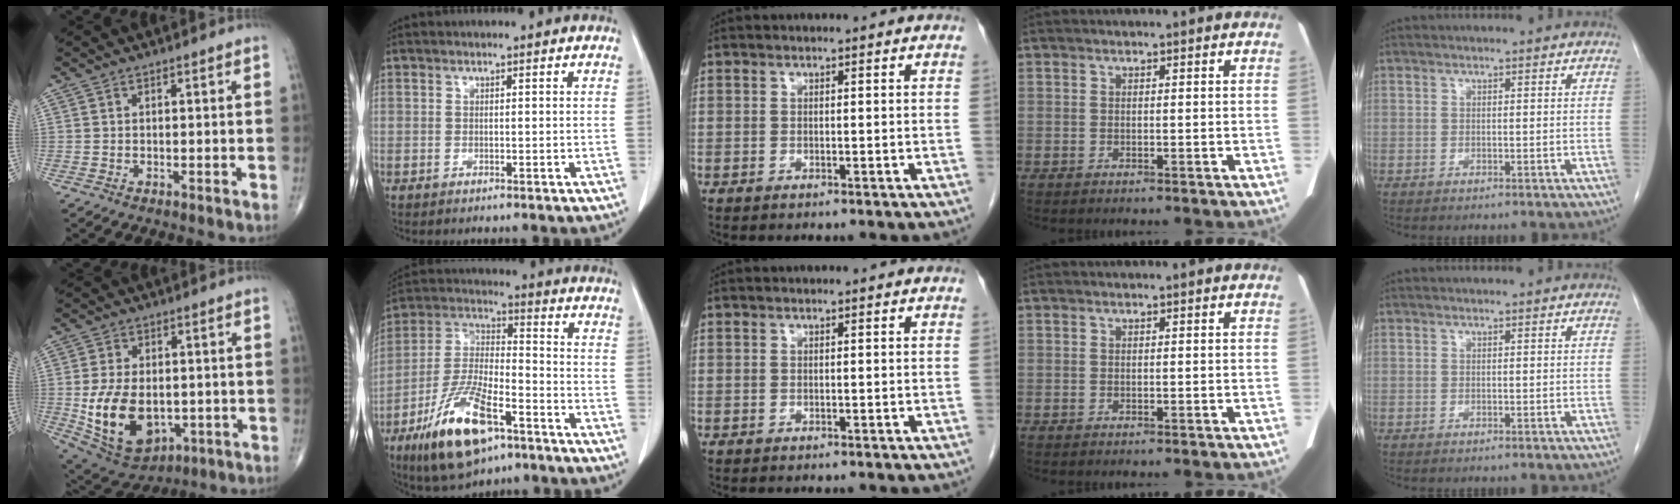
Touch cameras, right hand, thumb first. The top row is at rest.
{"thumb": {"total": 16.2, "force": [-2.3, 10.3, 12.3], "torque": [-0.208, -0.006, -0.013]}, "index": {"total": 16.7, "force": [-9.4, 5.5, 12.7], "torque": [-0.263, -0.013, -0.167]}}